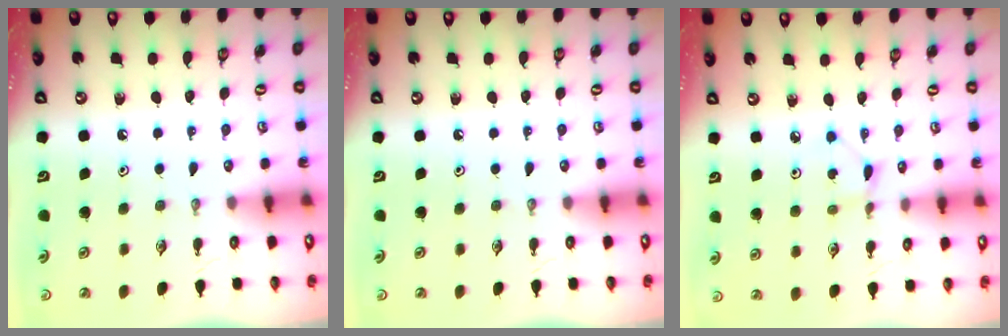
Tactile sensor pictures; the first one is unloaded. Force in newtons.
{"total": 0.0}
{"total": 1.3, "press": 1.3, "slide": 0.1}